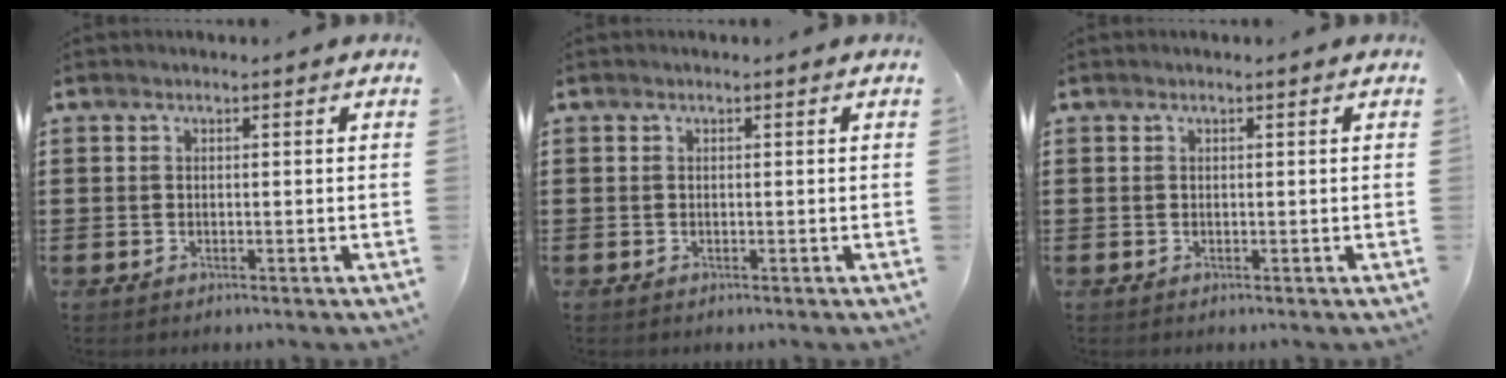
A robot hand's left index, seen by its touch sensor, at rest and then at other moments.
{"total": 0.0}
{"total": 0.0}